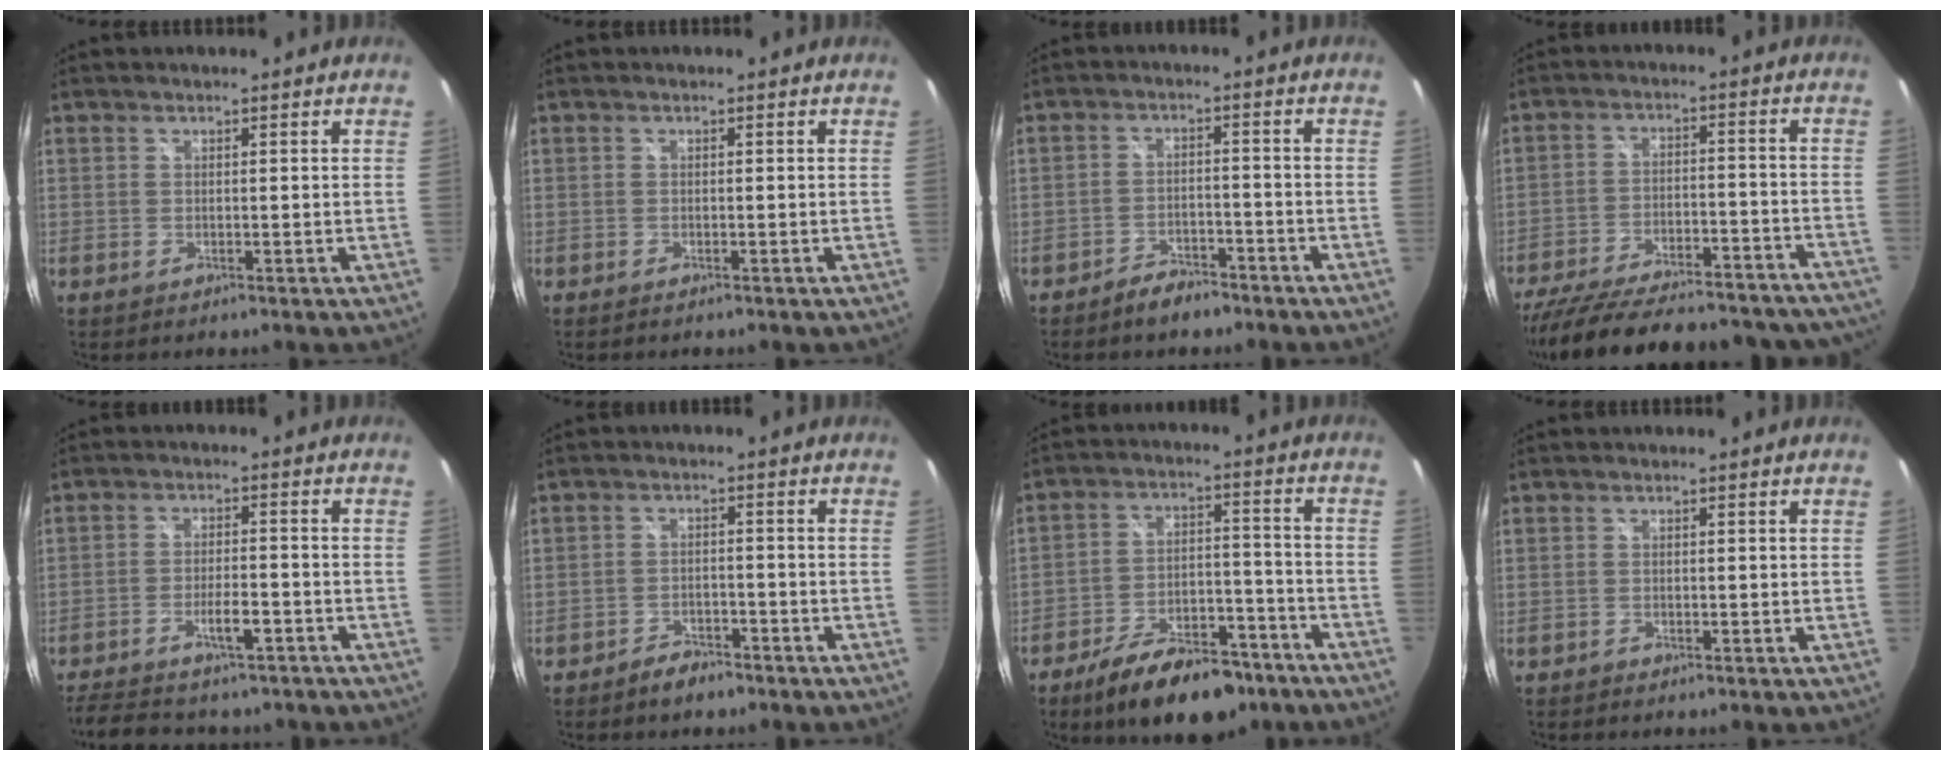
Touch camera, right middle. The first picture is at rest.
{"total": 0.7, "force": [-0.6, 0.3, 0.3], "torque": [-0.008, -0.004, -0.011]}
{"total": 4.5, "force": [-4.0, 1.8, 1.3], "torque": [-0.039, 0.007, -0.062]}
{"total": 32.8, "force": [-28.6, 9.1, 13.3], "torque": [-0.248, -0.016, -0.373]}
{"total": 11.2, "force": [-8.8, 3.8, 5.7], "torque": [-0.126, -0.005, -0.139]}
{"total": 3.9, "force": [-3.4, 1.7, 1.2], "torque": [-0.034, 0.006, -0.053]}
{"total": 16.3, "force": [-11.8, 7.3, 8.6], "torque": [-0.155, 0.006, -0.172]}
{"total": 0.7, "force": [-0.6, 0.3, 0.1], "torque": [-0.006, -0.002, -0.011]}